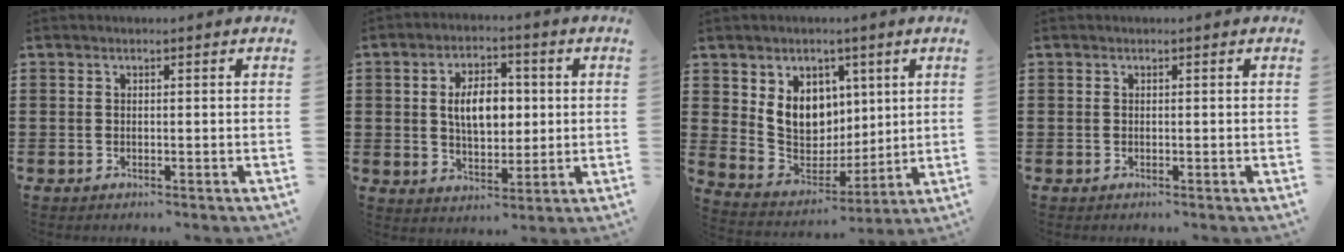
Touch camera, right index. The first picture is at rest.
{"total": 6.9, "force": [0.8, 4.0, 5.6], "torque": [-0.094, 0.005, 0.005]}
{"total": 9.3, "force": [3.2, 7.8, 3.8], "torque": [-0.099, -0.006, 0.066]}
{"total": 0.0}